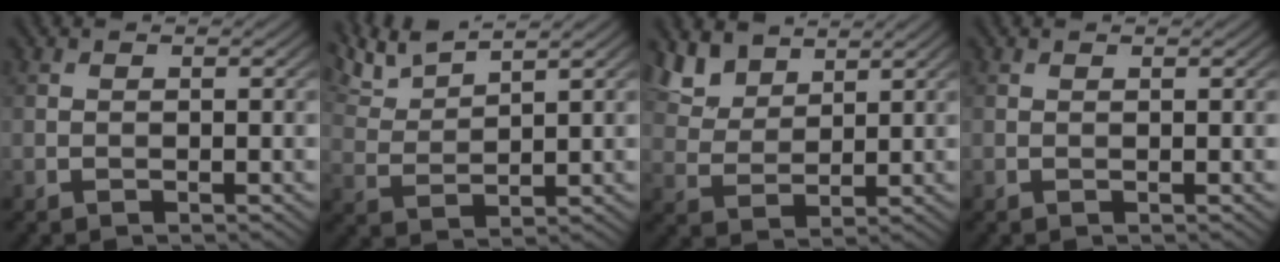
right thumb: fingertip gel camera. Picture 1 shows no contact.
{"total": 5.9, "force": [4.9, 1.1, 3.1], "torque": [-0.081, 0.013, 0.106]}
{"total": 5.9, "force": [4.4, 2.9, 2.7], "torque": [-0.074, 0.002, 0.096]}
{"total": 0.0}